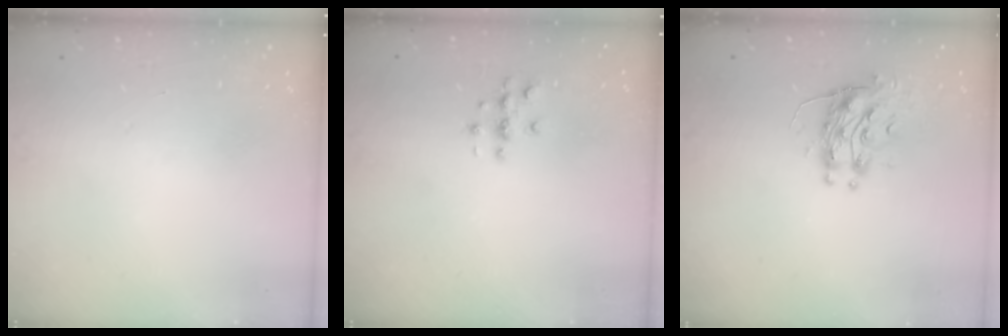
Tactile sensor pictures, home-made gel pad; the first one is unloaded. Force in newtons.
{"total": 2.7, "press": 2.7, "slide": 0.3}
{"total": 10.9, "press": 10.8, "slide": 0.8}